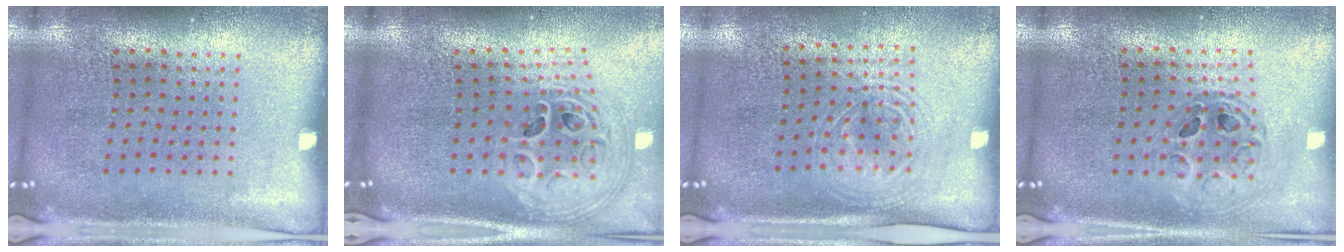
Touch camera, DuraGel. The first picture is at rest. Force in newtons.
{"total": 2.8, "press": 2.0, "slide": 2.0}
{"total": 1.5, "press": 1.3, "slide": 0.7}
{"total": 0.7, "press": 0.7, "slide": 0.1}